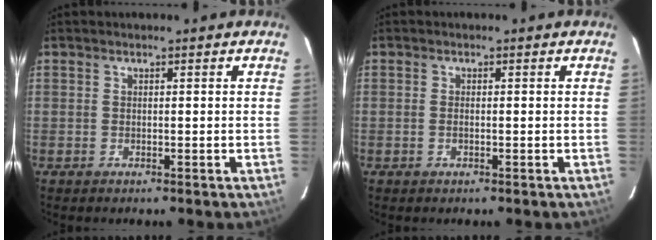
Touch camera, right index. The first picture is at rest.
{"total": 0.9, "force": [-0.3, 0.4, 0.7], "torque": [-0.015, 0.001, -0.006]}